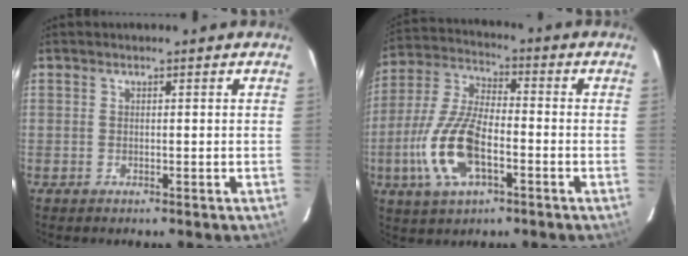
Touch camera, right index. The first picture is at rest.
{"total": 14.5, "force": [-4.7, 6.1, 12.3], "torque": [-0.272, -0.002, -0.090]}